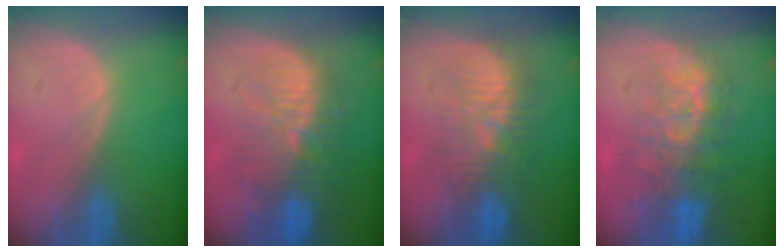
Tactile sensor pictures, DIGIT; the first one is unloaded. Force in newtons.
{"total": 11.1, "press": 9.9, "slide": 5.0}
{"total": 9.3, "press": 9.1, "slide": 1.6}
{"total": 10.1, "press": 8.6, "slide": 5.3}